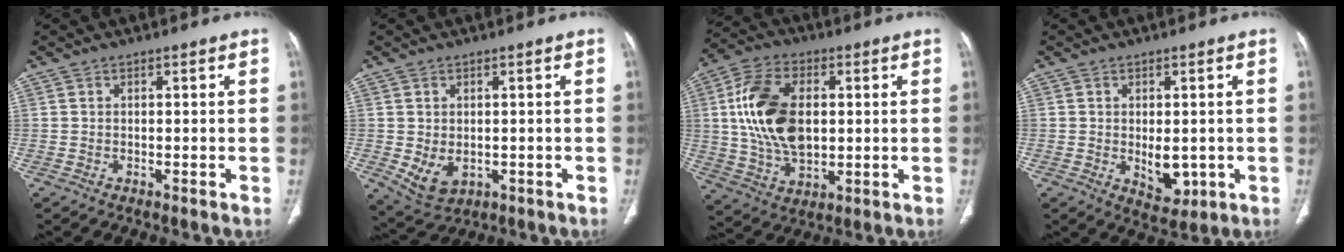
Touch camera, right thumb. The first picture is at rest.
{"total": 5.8, "force": [-0.8, 4.1, 4.0], "torque": [-0.064, -0.007, 0.009]}
{"total": 16.6, "force": [2.1, 10.2, 13.0], "torque": [-0.238, 0.001, 0.043]}
{"total": 5.6, "force": [-0.7, 3.4, 4.4], "torque": [-0.045, -0.011, 0.003]}